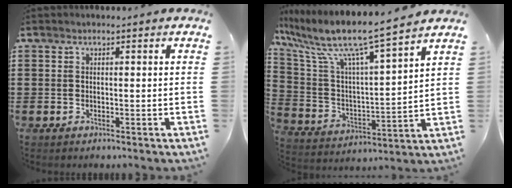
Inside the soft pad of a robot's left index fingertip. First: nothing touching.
{"total": 9.8, "force": [8.1, 0.7, 5.6], "torque": [-0.145, -0.057, 0.128]}